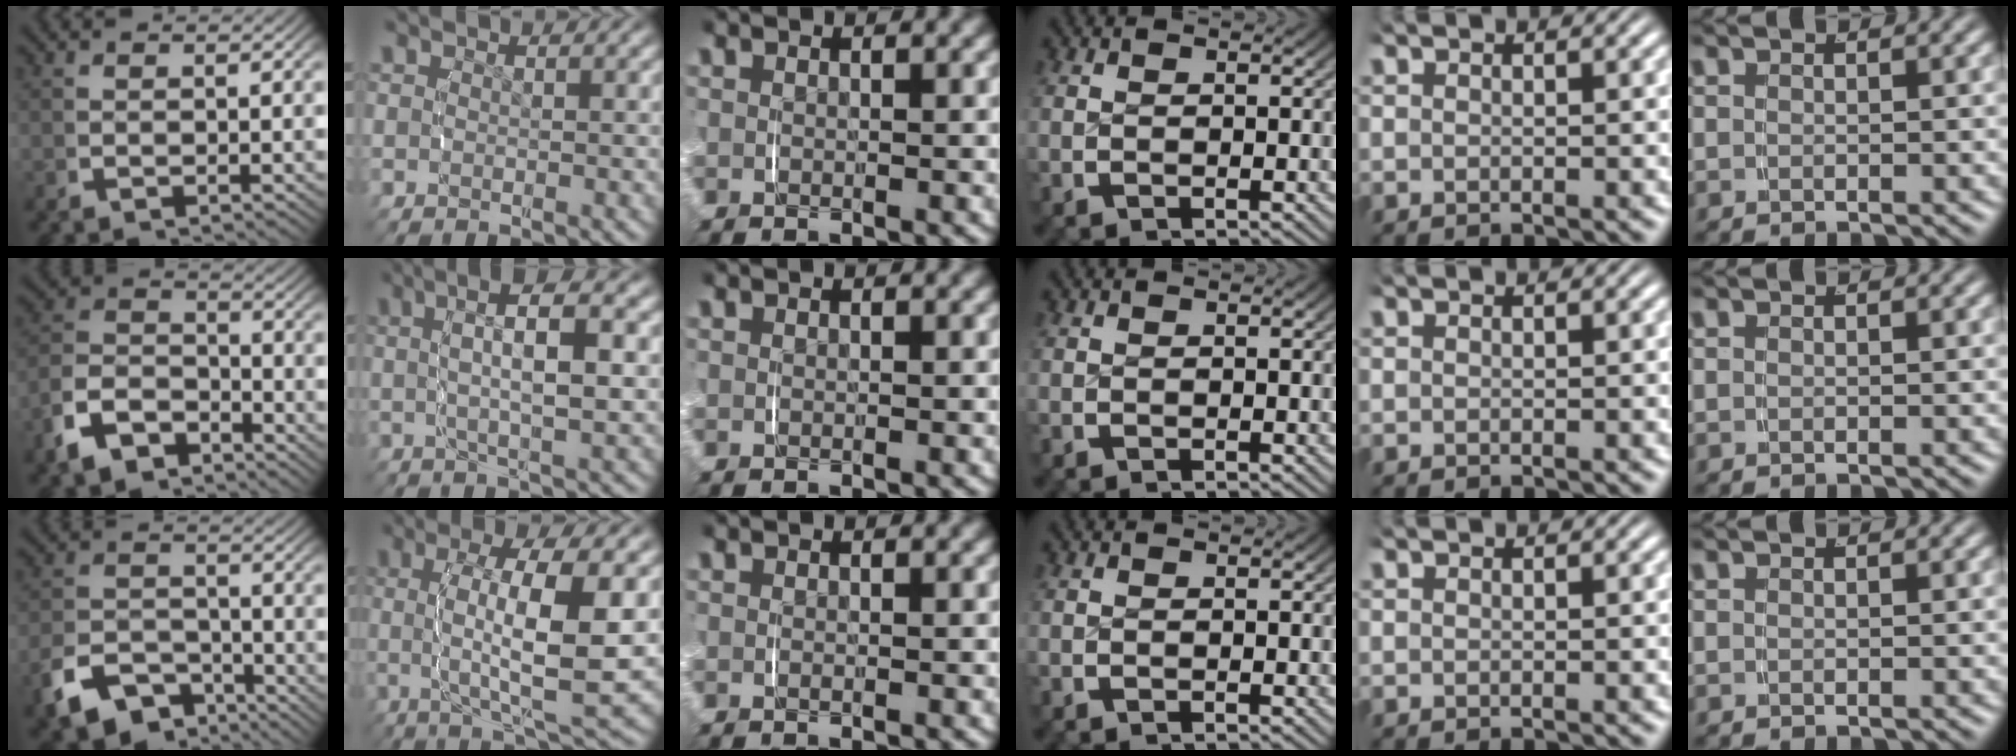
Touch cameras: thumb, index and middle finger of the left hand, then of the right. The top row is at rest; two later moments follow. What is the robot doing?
{"motion": "lift_and_place", "object": "pen bag"}